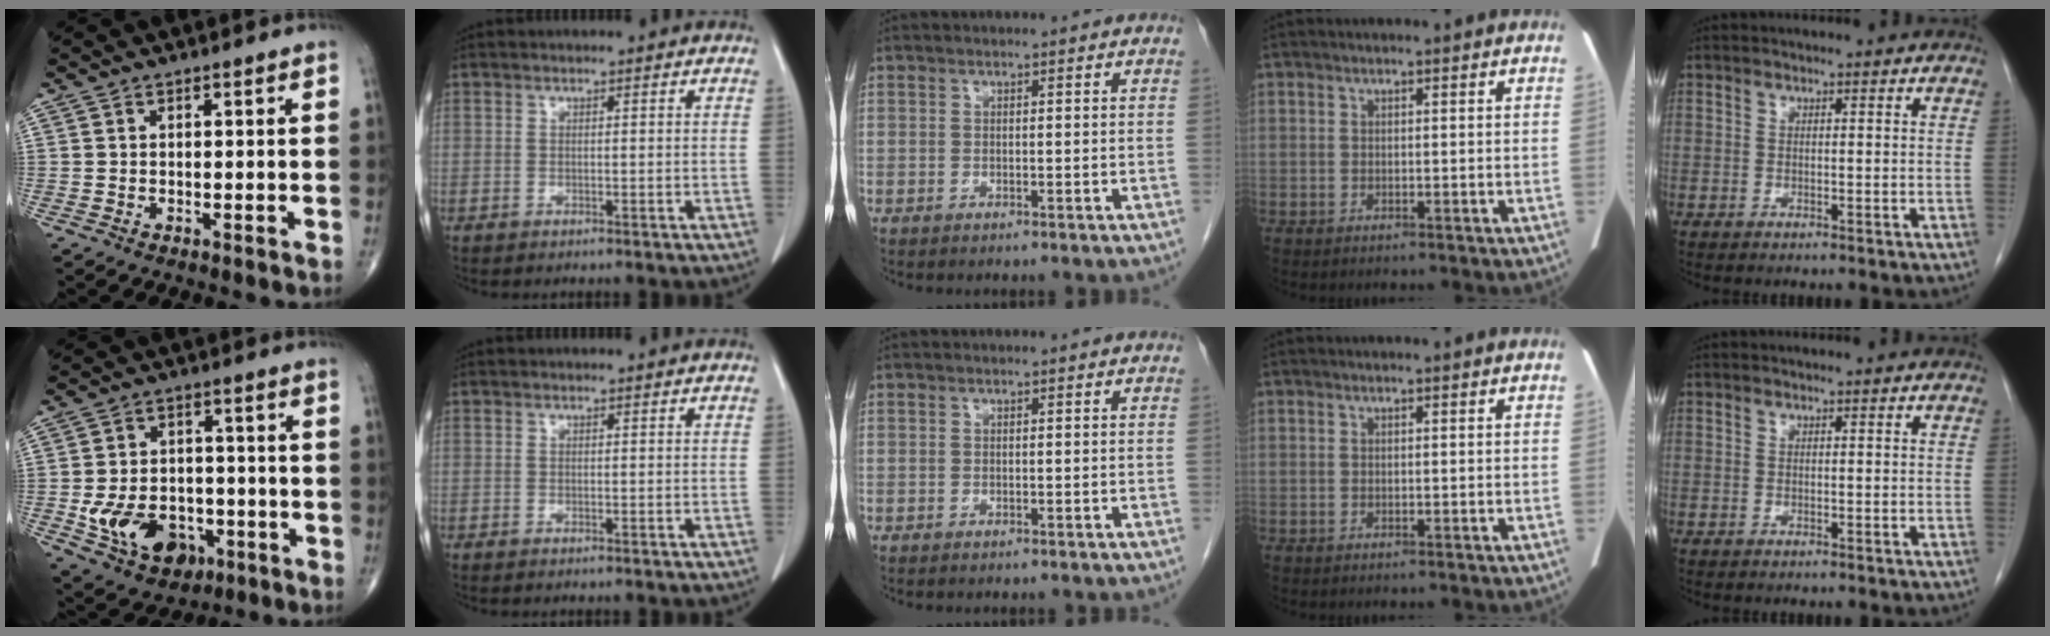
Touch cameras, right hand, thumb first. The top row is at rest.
{"thumb": {"total": 13.2, "force": [-4.3, 9.5, 8.1], "torque": [-0.113, 0.028, -0.056]}}